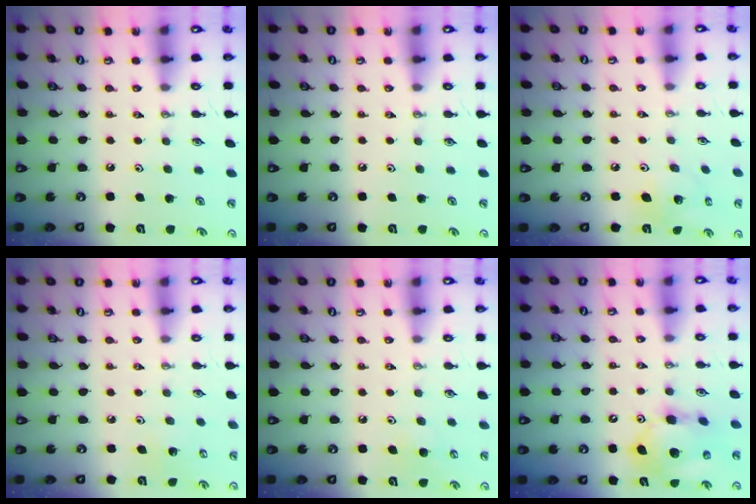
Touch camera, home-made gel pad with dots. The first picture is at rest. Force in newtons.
{"total": 0.0}
{"total": 8.8, "press": 8.8, "slide": 0.5}
{"total": 3.6, "press": 3.5, "slide": 0.3}
{"total": 6.2, "press": 6.1, "slide": 0.6}
{"total": 13.8, "press": 13.6, "slide": 2.4}